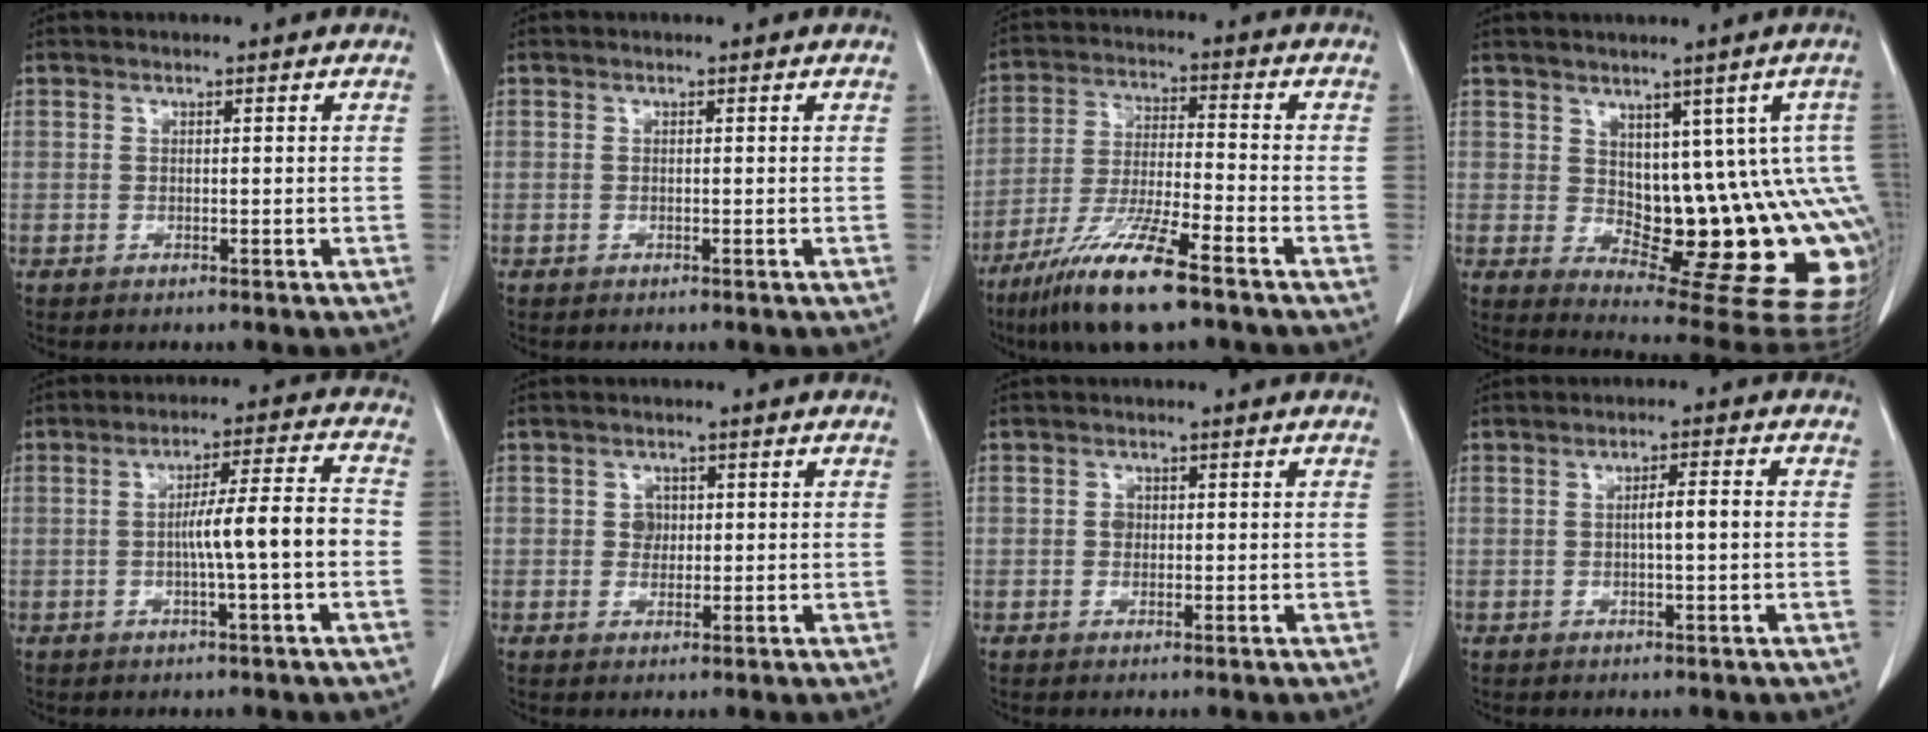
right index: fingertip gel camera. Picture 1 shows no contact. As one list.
[{"total": 0.0}, {"total": 12.8, "force": [-8.5, 0.9, 9.6], "torque": [-0.193, -0.032, -0.158]}, {"total": 14.8, "force": [-0.4, 7.4, 12.8], "torque": [-0.102, 0.019, 0.009]}, {"total": 8.4, "force": [-1.4, -0.1, 8.3], "torque": [-0.133, 0.017, -0.024]}, {"total": 2.2, "force": [0.4, 1.9, 1.0], "torque": [-0.011, 0.001, 0.004]}, {"total": 1.4, "force": [0.1, 1.2, 0.7], "torque": [-0.012, 0.002, 0.000]}, {"total": 3.2, "force": [0.0, 0.3, 3.2], "torque": [-0.056, 0.003, -0.001]}]